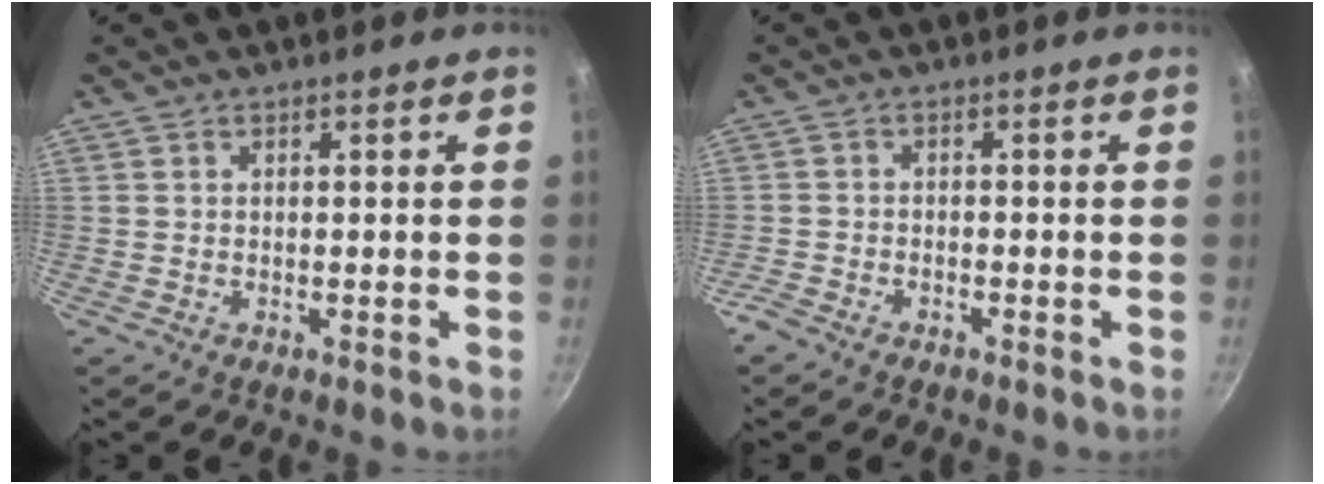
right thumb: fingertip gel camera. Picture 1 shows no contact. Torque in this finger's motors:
{"motor_torque": [0.25, -0.31, -0.03, -0.96, 0.05]}